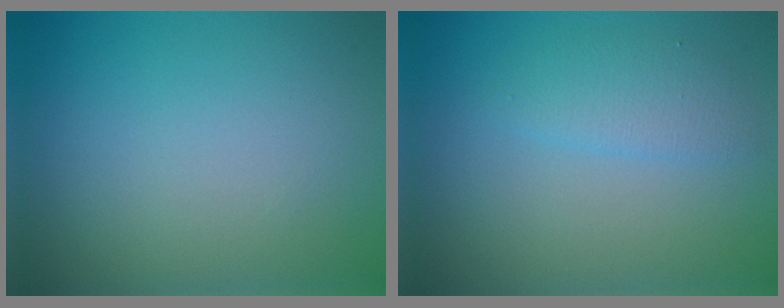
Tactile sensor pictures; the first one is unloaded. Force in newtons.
{"total": 2.0, "press": 2.0, "slide": 0.1}